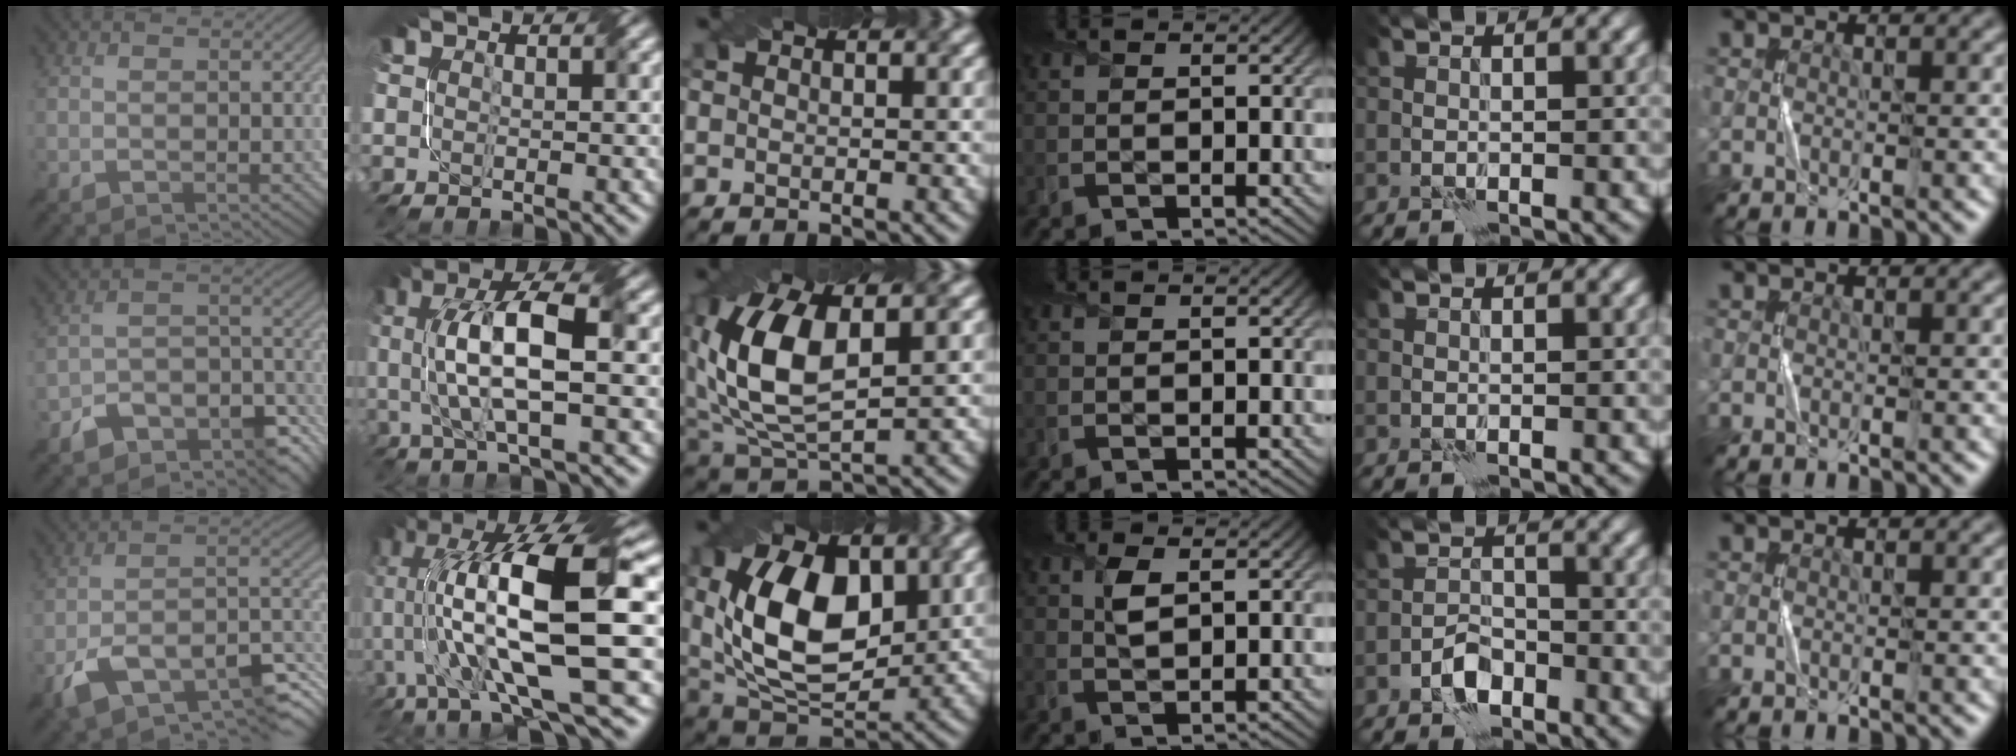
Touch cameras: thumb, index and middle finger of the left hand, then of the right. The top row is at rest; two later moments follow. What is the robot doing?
{"motion": "twist", "object": "screw"}